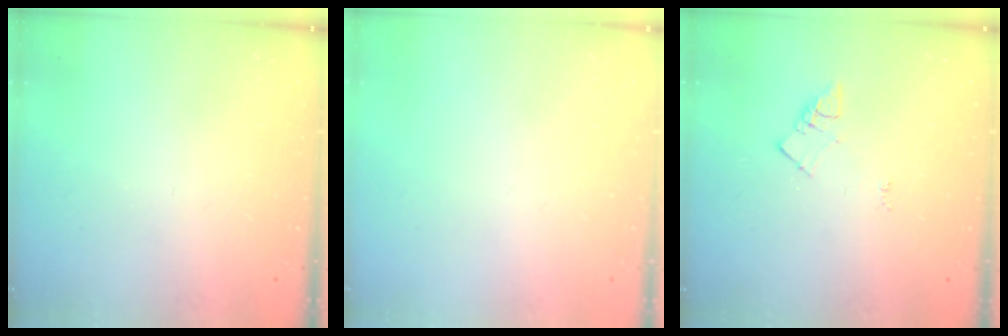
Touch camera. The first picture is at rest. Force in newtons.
{"total": 1.5, "press": 1.5, "slide": 0.1}
{"total": 4.5, "press": 4.5, "slide": 0.5}